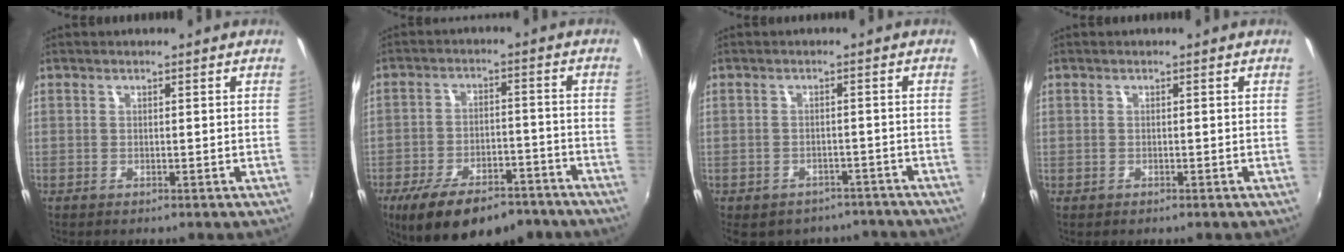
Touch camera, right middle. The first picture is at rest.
{"total": 17.4, "force": [-12.7, 6.8, 9.8], "torque": [-0.182, -0.018, -0.179]}
{"total": 11.5, "force": [-9.0, 5.9, 4.1], "torque": [-0.092, -0.006, -0.106]}
{"total": 0.0}